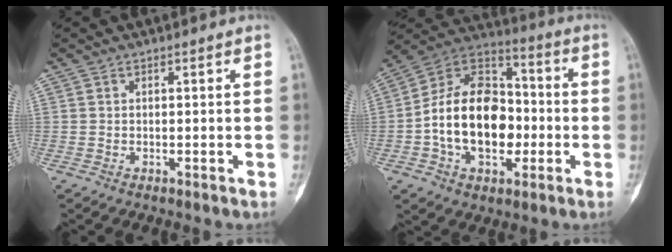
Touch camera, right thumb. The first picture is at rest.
{"total": 20.3, "force": [-2.7, 13.6, 14.9], "torque": [-0.216, 0.036, -0.047]}